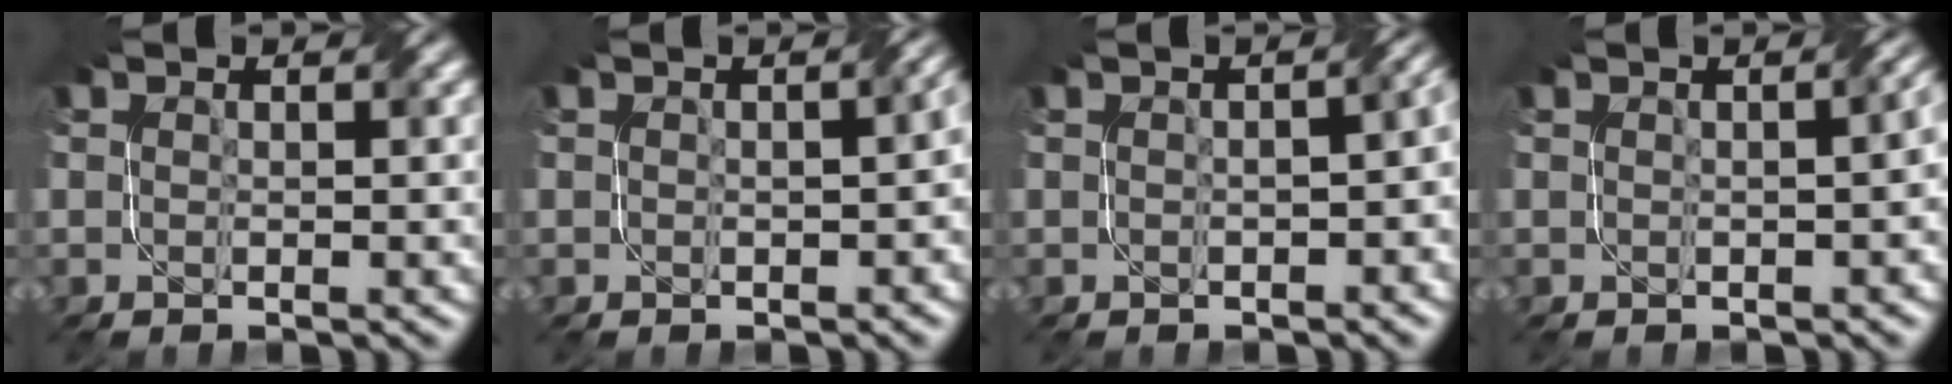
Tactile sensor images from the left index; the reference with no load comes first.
{"total": 2.9, "force": [0.0, 1.5, 2.5], "torque": [-0.017, 0.002, 0.009]}
{"total": 4.8, "force": [-0.4, 2.3, 4.2], "torque": [-0.030, 0.001, -0.002]}
{"total": 3.5, "force": [0.0, 1.5, 3.1], "torque": [-0.017, 0.007, 0.007]}